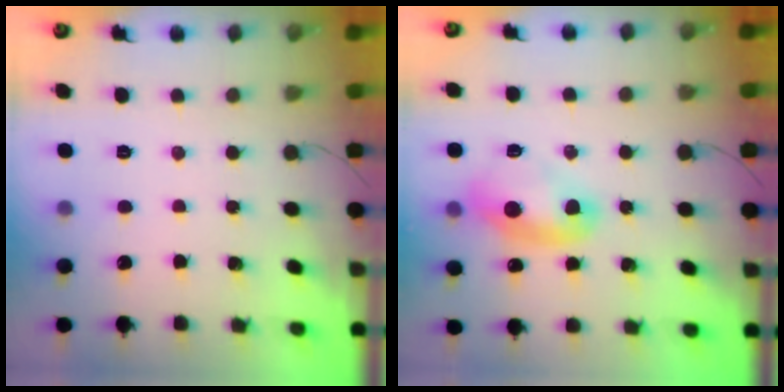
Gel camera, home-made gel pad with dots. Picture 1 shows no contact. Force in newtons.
{"total": 14.4, "press": 10.9, "slide": 9.5}